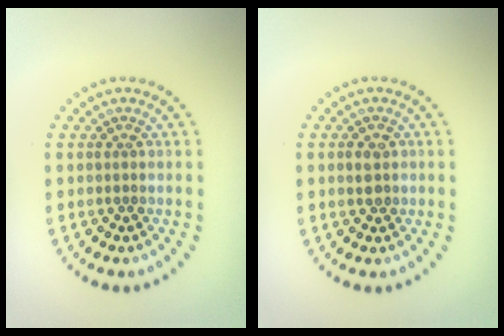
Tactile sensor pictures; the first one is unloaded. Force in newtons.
{"total": 1.5, "press": 1.4, "slide": 0.5}